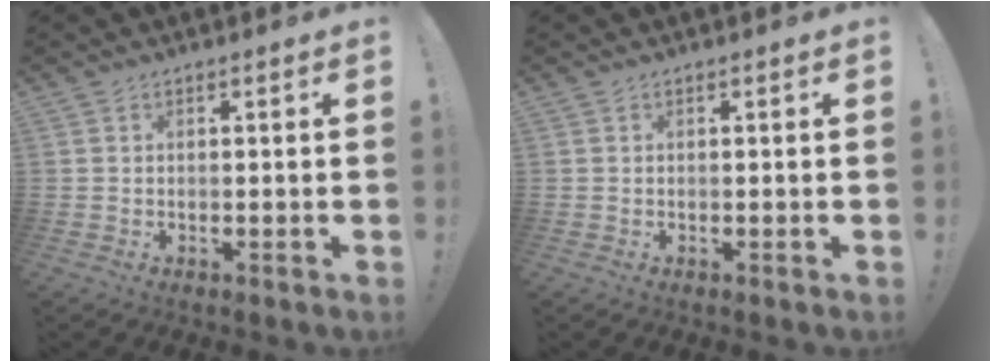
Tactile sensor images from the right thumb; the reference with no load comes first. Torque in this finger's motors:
{"motor_torque": [-0.03, 0.03, 0.00, 0.00, 0.00]}